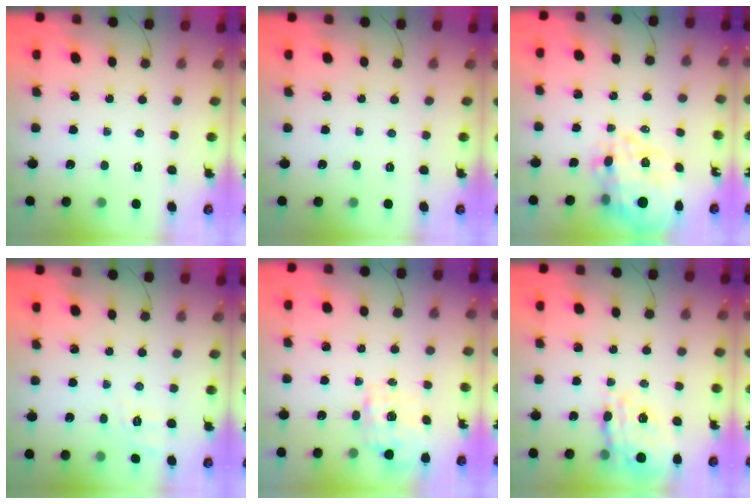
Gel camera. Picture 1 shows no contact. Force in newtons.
{"total": 0.0}
{"total": 12.2, "press": 12.0, "slide": 2.2}
{"total": 2.1, "press": 0.4, "slide": 2.1}
{"total": 1.7, "press": 1.6, "slide": 0.5}
{"total": 15.8, "press": 15.4, "slide": 3.6}